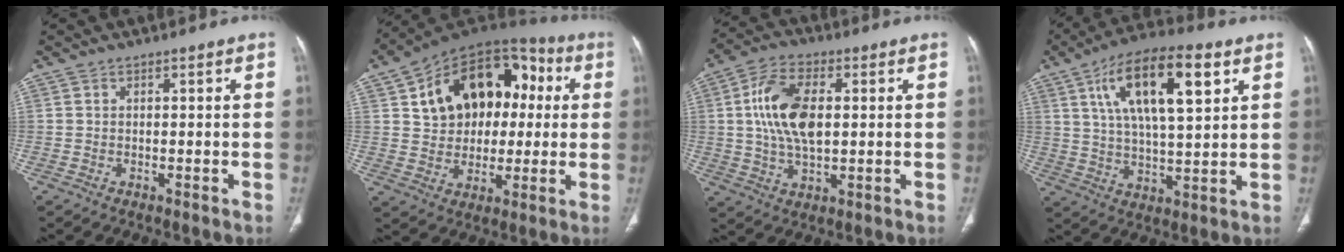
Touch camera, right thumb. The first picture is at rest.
{"total": 21.3, "force": [4.4, 15.0, 14.4], "torque": [-0.183, 0.033, 0.071]}
{"total": 13.0, "force": [1.7, 6.9, 10.9], "torque": [-0.210, 0.005, 0.031]}
{"total": 17.9, "force": [7.2, 6.4, 15.0], "torque": [-0.245, -0.008, 0.121]}